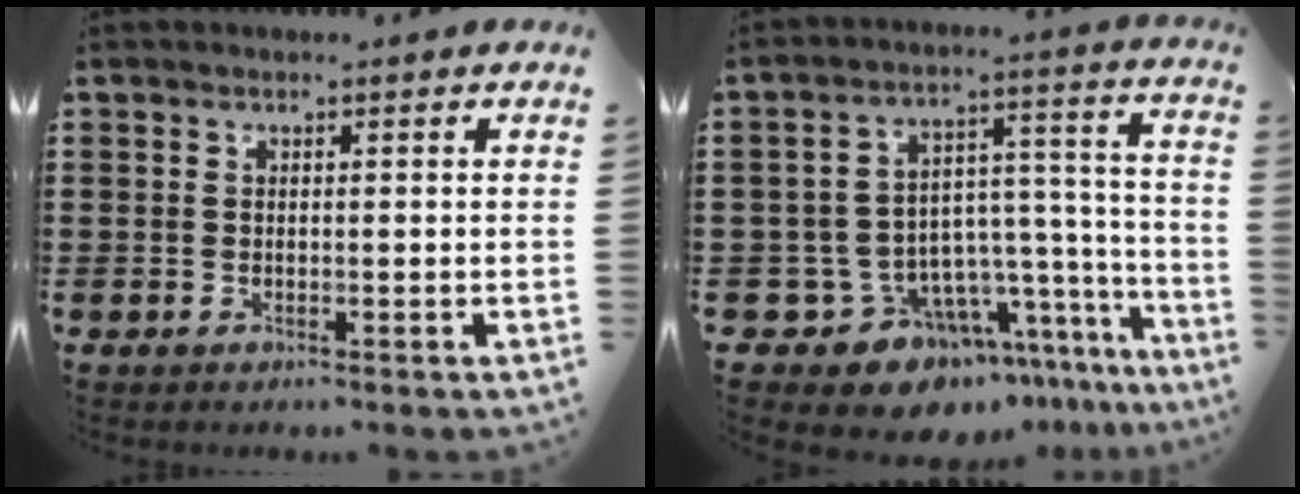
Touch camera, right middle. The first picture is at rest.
{"total": 10.0, "force": [-7.7, 5.9, 2.6], "torque": [-0.063, 0.014, -0.134]}